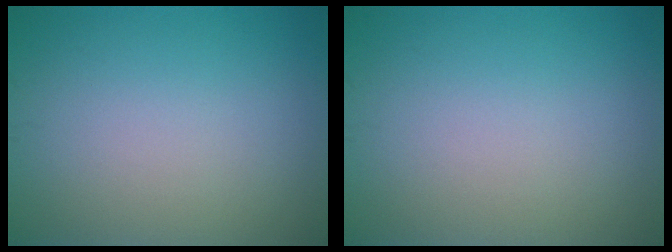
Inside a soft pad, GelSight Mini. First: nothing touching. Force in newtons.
{"total": 0.0}